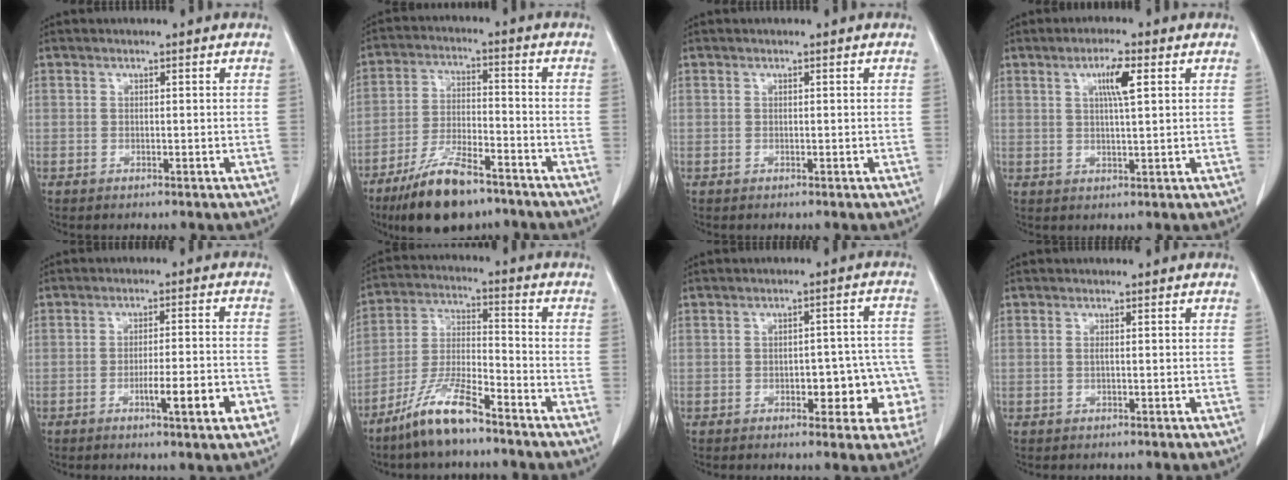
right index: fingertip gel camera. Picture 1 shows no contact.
{"total": 12.5, "force": [-8.9, 3.5, 8.0], "torque": [-0.153, -0.017, -0.159]}
{"total": 0.0}
{"total": 4.6, "force": [1.7, 0.3, 4.3], "torque": [-0.076, 0.000, 0.029]}
{"total": 7.5, "force": [-3.2, 0.4, 6.8], "torque": [-0.099, -0.003, -0.045]}
{"total": 10.5, "force": [-7.7, 1.6, 7.0], "torque": [-0.149, -0.016, -0.152]}
{"total": 9.0, "force": [-2.7, 4.1, 7.5], "torque": [-0.066, 0.036, -0.029]}
{"total": 0.7, "force": [0.0, 0.0, 0.7], "torque": [-0.014, 0.000, 0.000]}